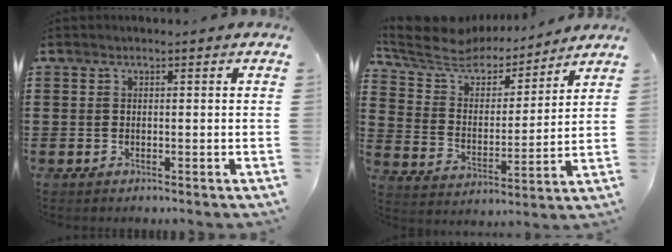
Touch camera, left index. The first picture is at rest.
{"total": 7.7, "force": [6.7, 2.6, 2.6], "torque": [-0.088, -0.041, 0.114]}